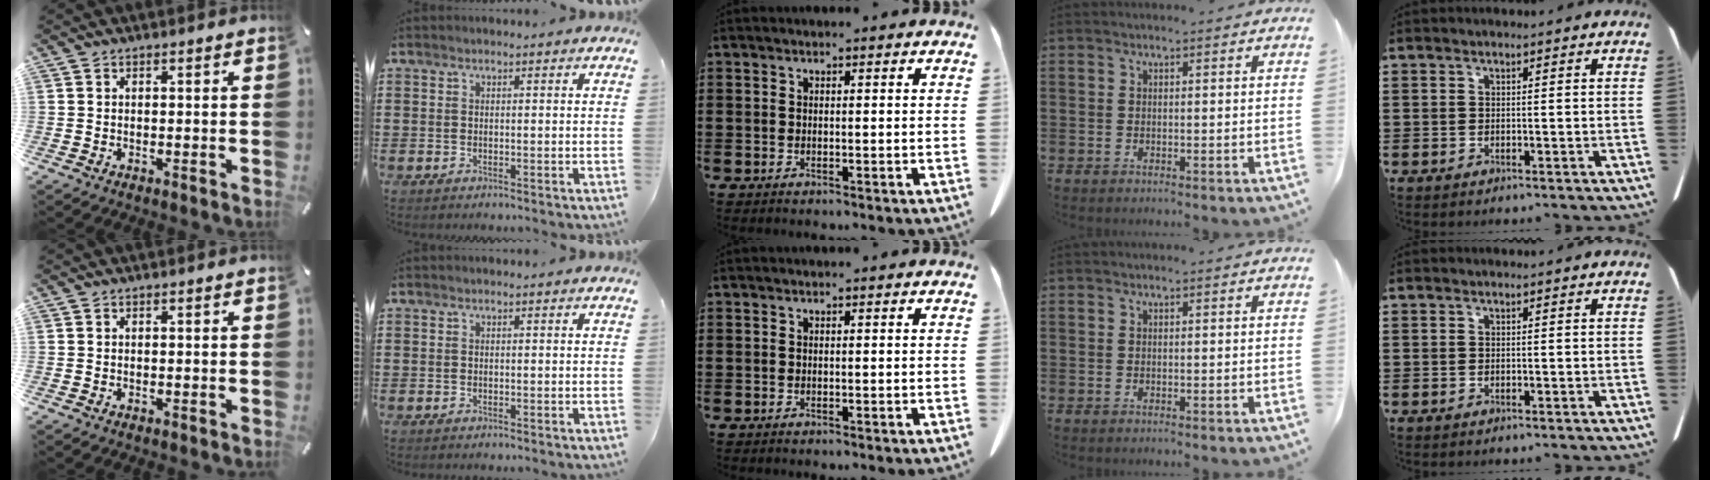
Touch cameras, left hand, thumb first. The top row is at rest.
{}